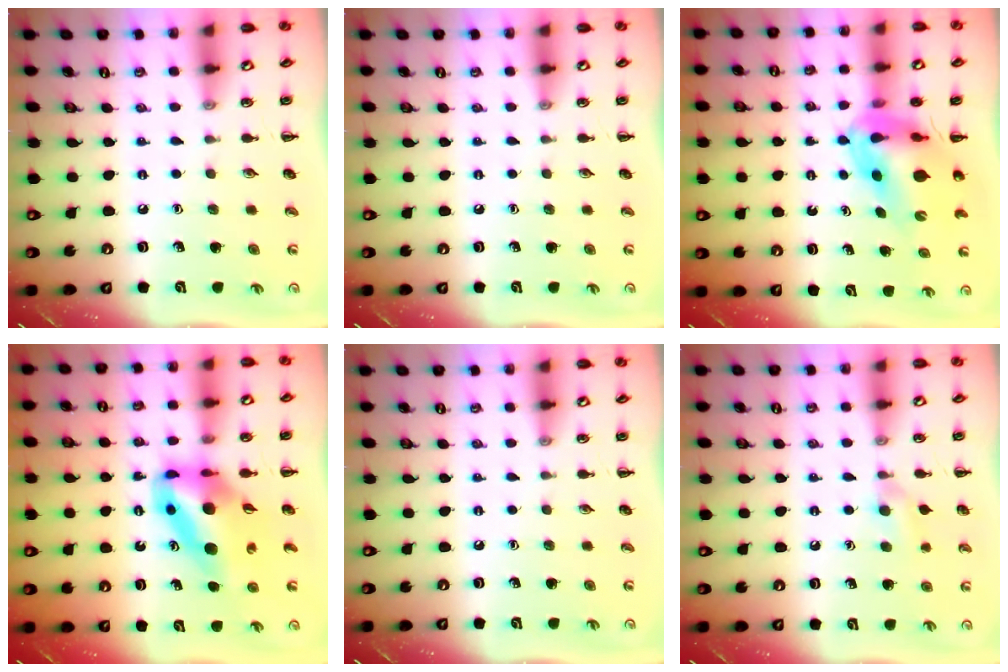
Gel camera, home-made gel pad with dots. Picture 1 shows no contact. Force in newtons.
{"total": 0.0}
{"total": 9.5, "press": 9.0, "slide": 3.0}
{"total": 11.8, "press": 11.2, "slide": 3.6}
{"total": 0.0}
{"total": 6.7, "press": 6.4, "slide": 2.0}